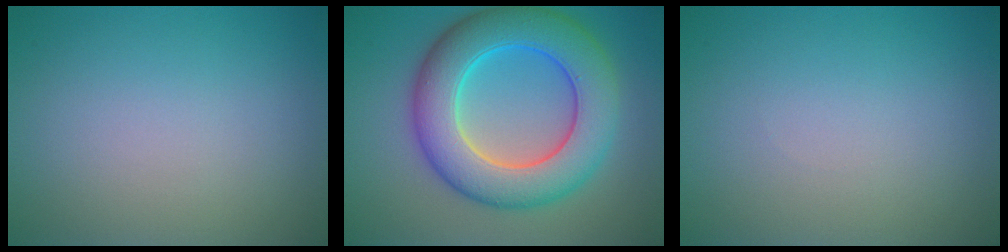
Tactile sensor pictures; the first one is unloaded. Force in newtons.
{"total": 9.7, "press": 9.7, "slide": 0.1}
{"total": 0.0}